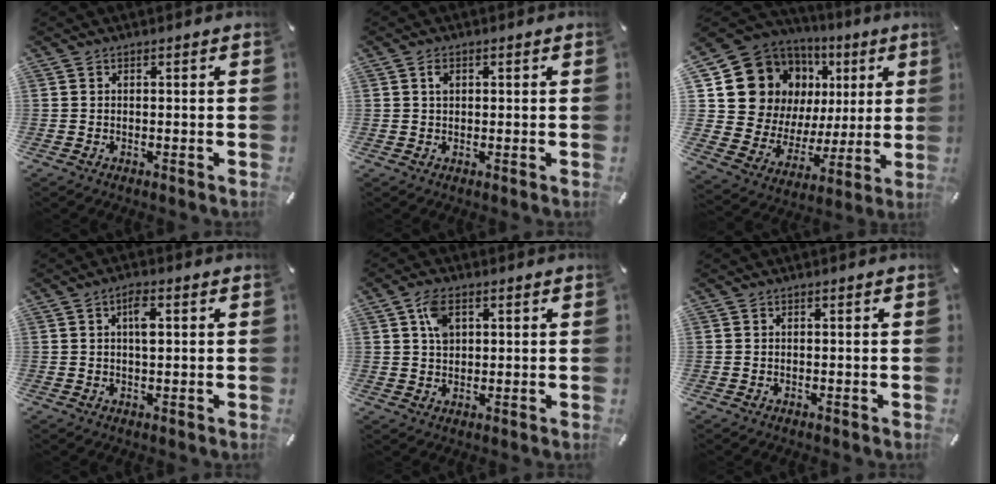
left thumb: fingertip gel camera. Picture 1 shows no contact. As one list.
[{"total": 1.8, "force": [0.5, 1.2, 1.2], "torque": [-0.019, 0.002, 0.006]}, {"total": 14.7, "force": [7.1, 11.8, 5.0], "torque": [-0.094, -0.057, 0.145]}, {"total": 4.1, "force": [1.1, 1.6, 3.6], "torque": [-0.061, 0.003, 0.013]}, {"total": 5.6, "force": [2.0, 3.8, 3.6], "torque": [-0.062, 0.003, 0.033]}, {"total": 0.0}]